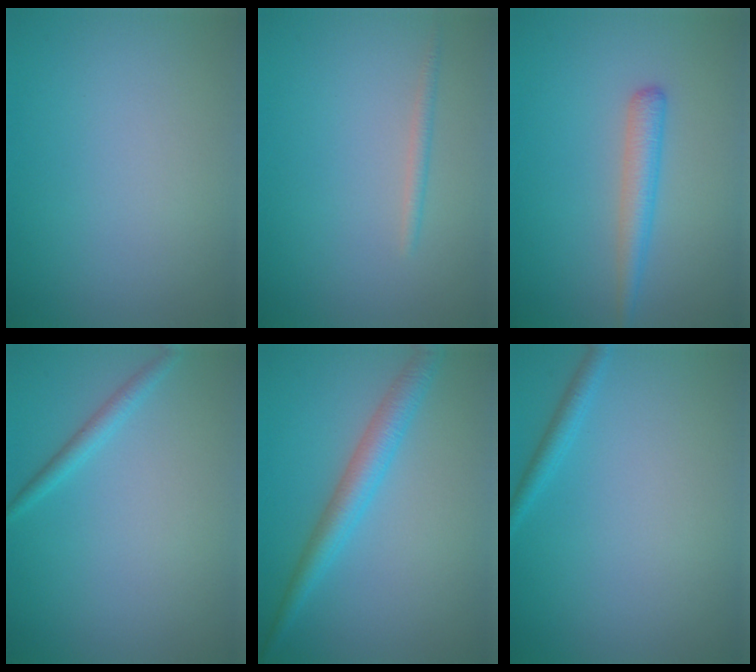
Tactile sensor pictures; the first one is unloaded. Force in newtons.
{"total": 1.0, "press": 1.0, "slide": 0.0}
{"total": 2.5, "press": 2.5, "slide": 0.1}
{"total": 1.4, "press": 1.4, "slide": 0.1}
{"total": 3.4, "press": 3.4, "slide": 0.1}
{"total": 1.3, "press": 1.3, "slide": 0.1}